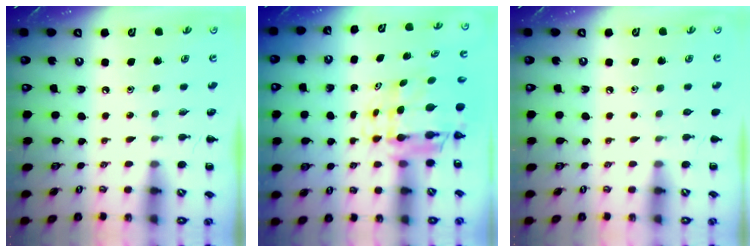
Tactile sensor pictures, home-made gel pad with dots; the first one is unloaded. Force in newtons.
{"total": 7.2, "press": 6.9, "slide": 2.0}
{"total": 0.0}